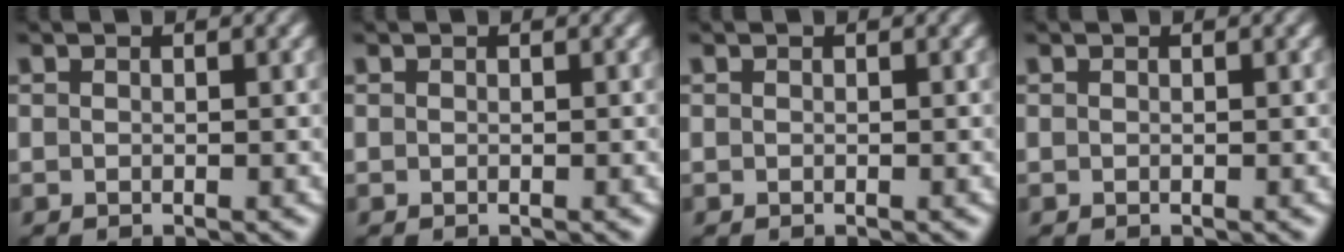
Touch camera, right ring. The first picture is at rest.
{"total": 0.0}
{"total": 0.0}
{"total": 0.0}